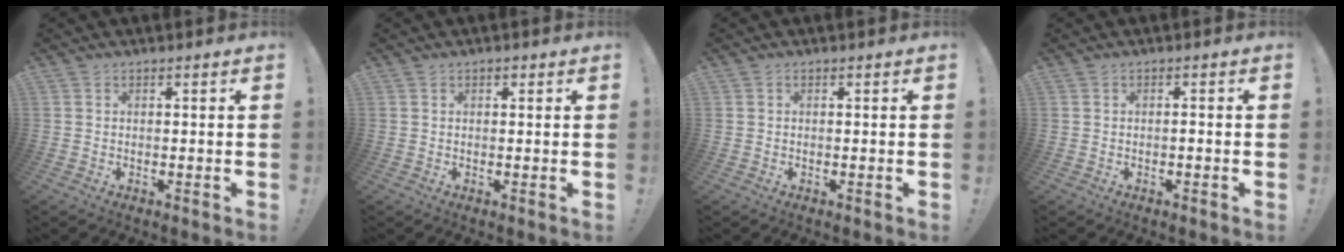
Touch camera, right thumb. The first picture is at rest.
{"total": 0.6, "force": [0.2, 0.5, 0.3], "torque": [-0.004, 0.002, 0.003]}
{"total": 0.0}
{"total": 0.6, "force": [-0.4, 0.0, 0.4], "torque": [-0.006, 0.000, -0.008]}